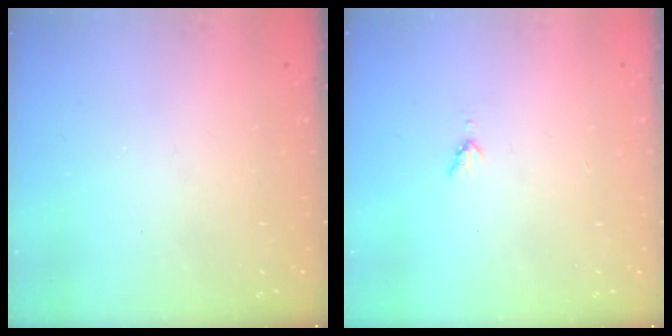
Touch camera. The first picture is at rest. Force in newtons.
{"total": 4.6, "press": 4.5, "slide": 0.5}